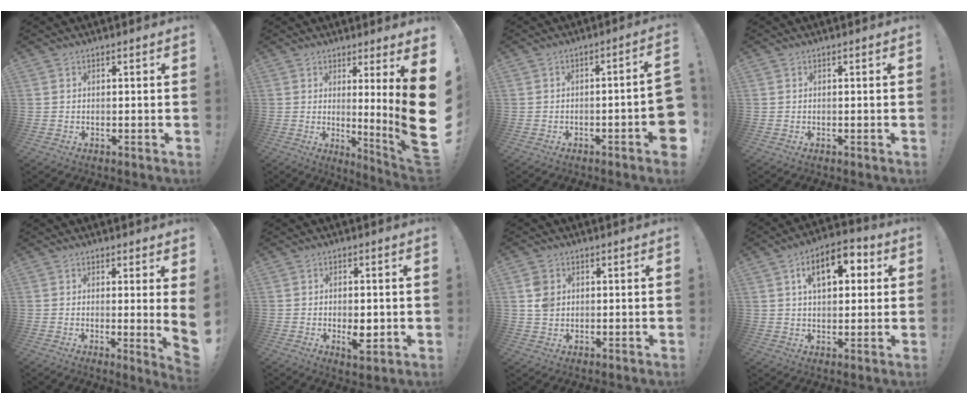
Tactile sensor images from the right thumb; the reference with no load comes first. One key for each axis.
{"total": 11.8, "fx": 1.4, "fy": -1.7, "fz": 11.6, "tx": -0.165, "ty": -0.056, "tz": 0.016}
{"total": 6.9, "fx": -2.8, "fy": 0.4, "fz": 6.3, "tx": -0.092, "ty": 0.005, "tz": -0.040}
{"total": 0.0}
{"total": 4.1, "fx": 1.2, "fy": -0.6, "fz": 3.9, "tx": -0.054, "ty": -0.020, "tz": 0.021}
{"total": 5.8, "fx": -1.1, "fy": 2.7, "fz": 5.0, "tx": -0.067, "ty": 0.000, "tz": -0.017}
{"total": 5.2, "fx": 1.4, "fy": 4.3, "fz": 2.5, "tx": -0.033, "ty": 0.007, "tz": 0.028}
{"total": 12.4, "fx": 4.1, "fy": 7.0, "fz": 9.4, "tx": -0.136, "ty": 0.006, "tz": 0.067}